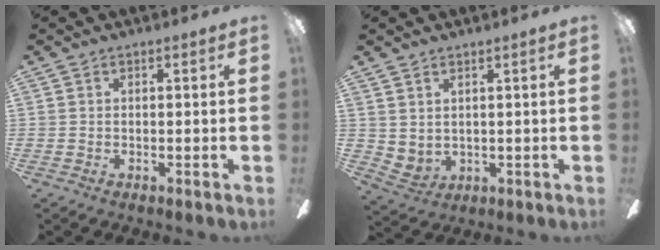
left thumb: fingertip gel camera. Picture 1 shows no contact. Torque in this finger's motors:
{"motor_torque": [0.01, 0.03, 0.23, -0.37, 0.03]}